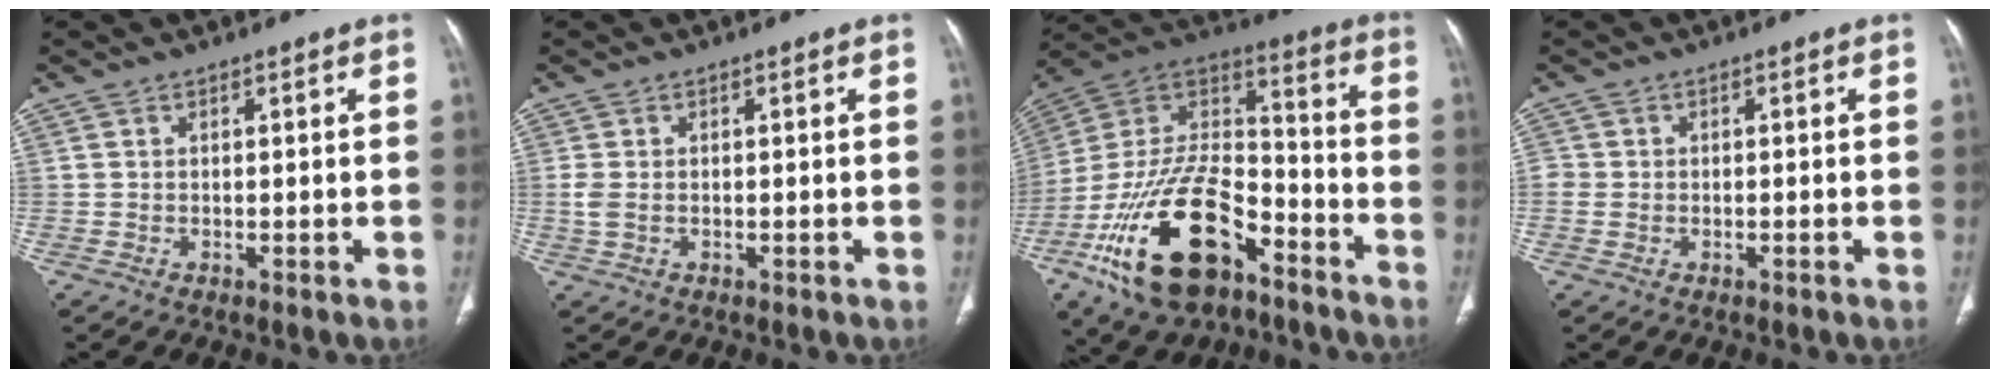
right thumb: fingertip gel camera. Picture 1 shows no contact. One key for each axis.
{"total": 2.2, "fx": -0.3, "fy": 1.3, "fz": 1.7, "tx": -0.056, "ty": 0.003, "tz": -0.006}
{"total": 26.5, "fx": -14.0, "fy": 13.3, "fz": 18.1, "tx": -0.371, "ty": 0.060, "tz": -0.245}
{"total": 1.7, "fx": -0.6, "fy": 1.4, "fz": 0.7, "tx": -0.015, "ty": 0.004, "tz": -0.013}